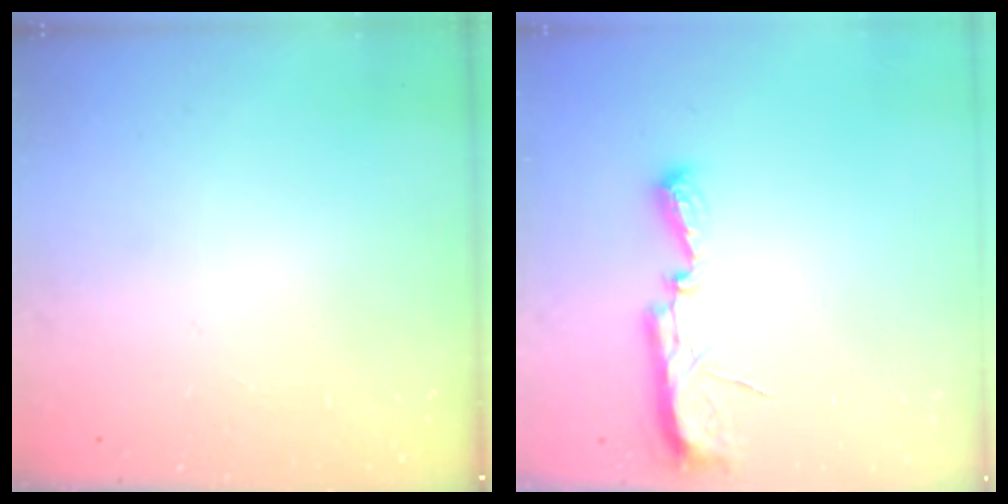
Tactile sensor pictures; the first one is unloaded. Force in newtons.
{"total": 9.8, "press": 8.5, "slide": 4.8}